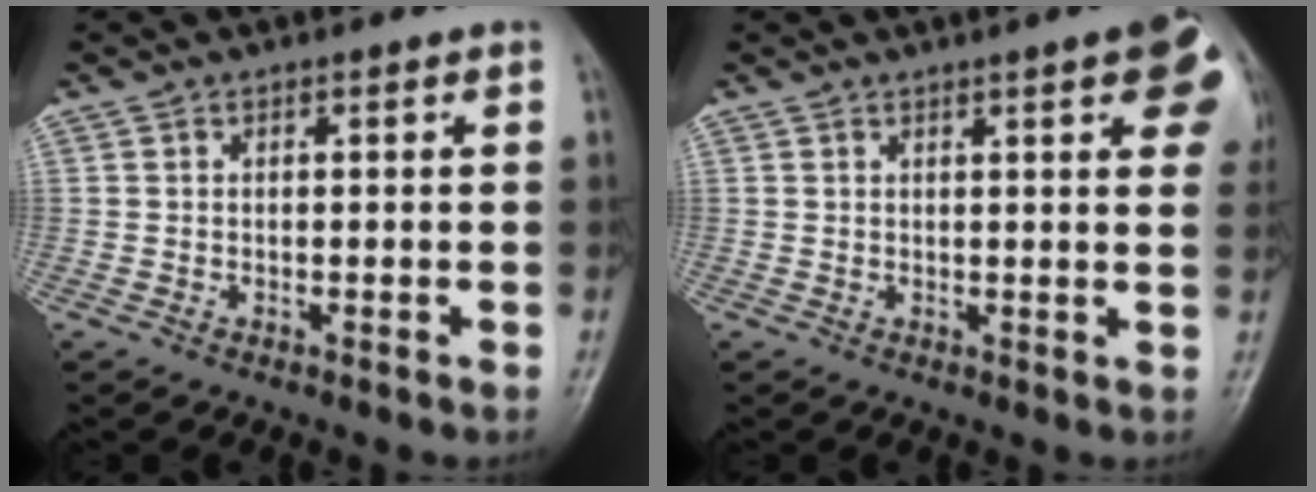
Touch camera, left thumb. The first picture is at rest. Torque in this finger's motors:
{"motor_torque": [1.28, 1.06, 0.95, -0.28, 0.12]}